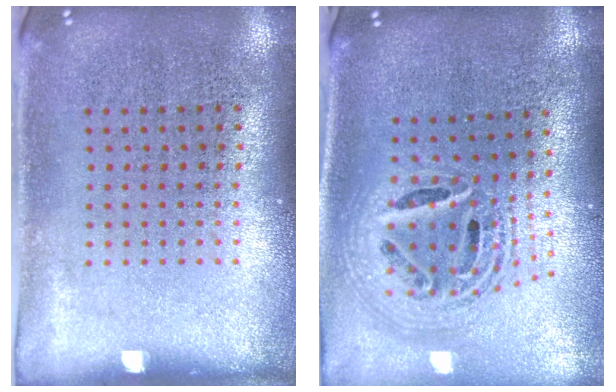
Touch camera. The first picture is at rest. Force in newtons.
{"total": 2.3, "press": 1.8, "slide": 1.5}